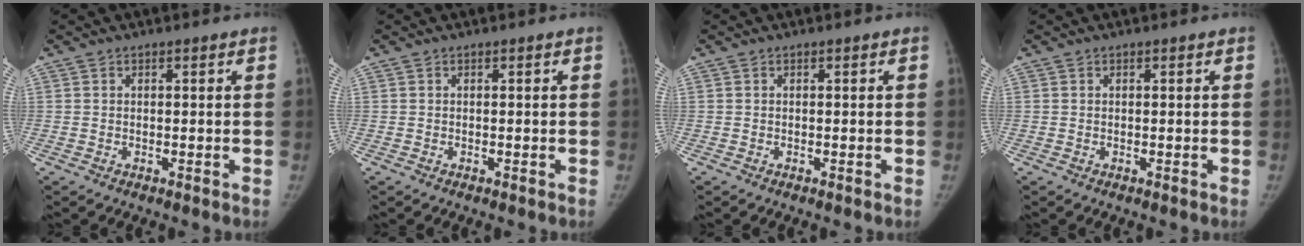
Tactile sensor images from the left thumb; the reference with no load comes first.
{"total": 0.0}
{"total": 0.0}
{"total": 0.0}